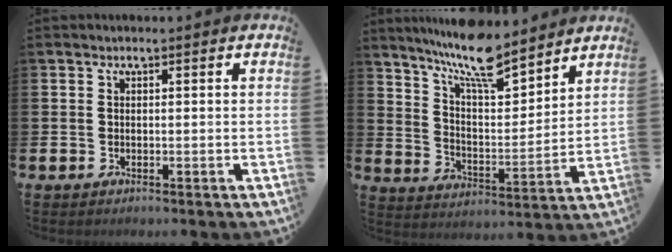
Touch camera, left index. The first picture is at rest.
{"total": 10.4, "force": [9.3, 1.8, 4.1], "torque": [-0.101, -0.061, 0.165]}